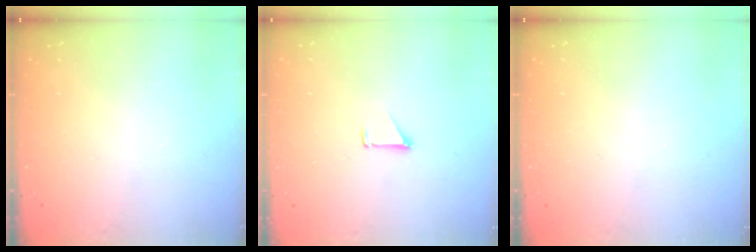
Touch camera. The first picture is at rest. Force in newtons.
{"total": 0.9, "press": 0.9, "slide": 0.1}
{"total": 0.0}